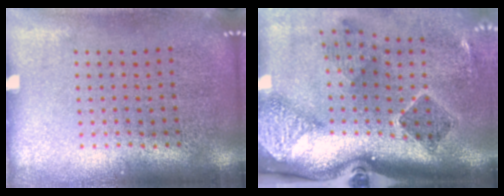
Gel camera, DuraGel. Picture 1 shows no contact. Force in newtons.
{"total": 2.5, "press": 1.7, "slide": 1.8}